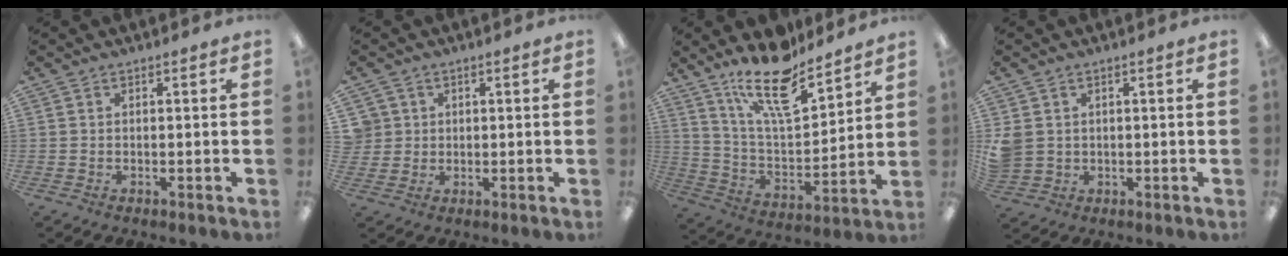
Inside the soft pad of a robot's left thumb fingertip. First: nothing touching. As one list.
[{"total": 3.8, "force": [1.2, 3.6, 0.0], "torque": [-0.007, 0.006, 0.021]}, {"total": 17.5, "force": [13.4, 5.7, 9.7], "torque": [-0.170, -0.083, 0.229]}, {"total": 4.0, "force": [1.0, 3.7, 1.3], "torque": [-0.029, 0.003, 0.020]}]